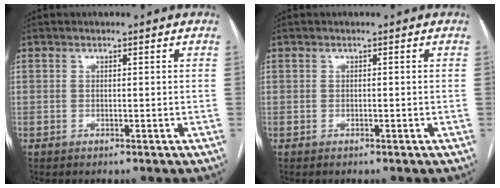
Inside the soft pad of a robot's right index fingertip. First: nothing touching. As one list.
[{"total": 0.0}]